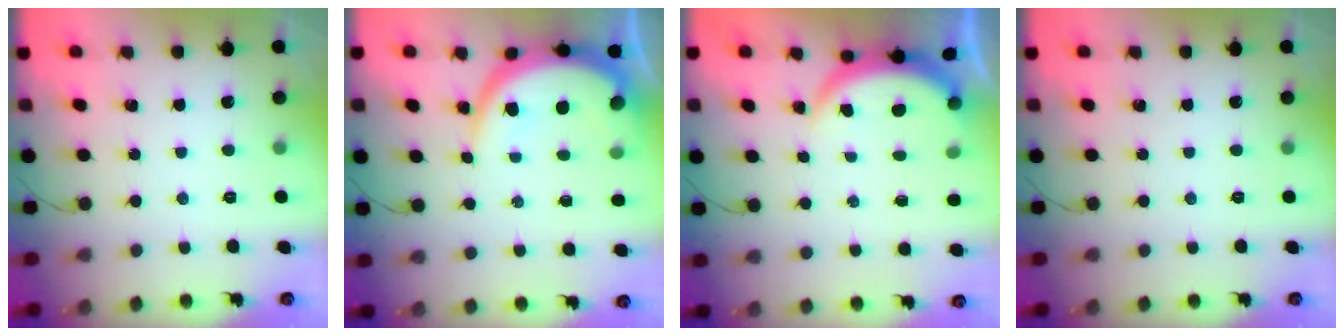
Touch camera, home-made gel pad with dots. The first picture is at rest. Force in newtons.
{"total": 10.8, "press": 10.7, "slide": 1.0}
{"total": 3.8, "press": 3.8, "slide": 0.2}
{"total": 0.0}